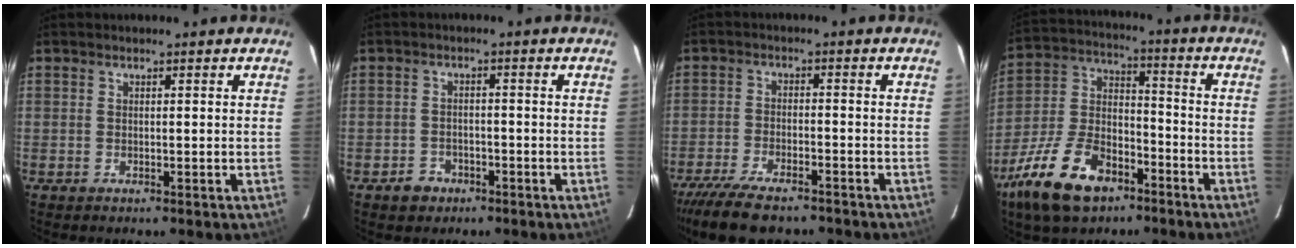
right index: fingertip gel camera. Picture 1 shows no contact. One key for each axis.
{"total": 3.7, "fx": -2.4, "fy": 2.8, "fz": 0.5, "tx": -0.021, "ty": 0.008, "tz": -0.035}
{"total": 12.4, "fx": -10.2, "fy": 3.7, "fz": 6.0, "tx": -0.139, "ty": -0.029, "tz": -0.174}
{"total": 17.6, "fx": -10.9, "fy": 8.9, "fz": 10.6, "tx": -0.236, "ty": 0.002, "tz": -0.195}